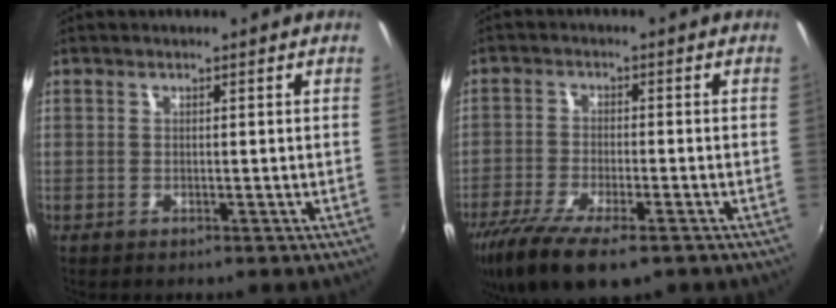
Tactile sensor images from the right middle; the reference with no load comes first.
{"total": 13.6, "force": [-9.2, 4.3, 9.0], "torque": [-0.199, -0.048, -0.166]}